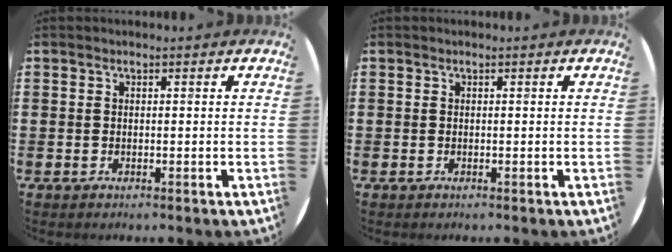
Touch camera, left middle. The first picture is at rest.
{"total": 0.0}